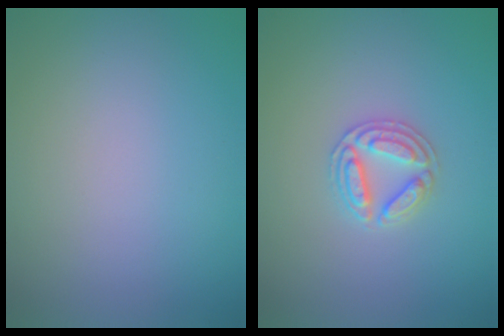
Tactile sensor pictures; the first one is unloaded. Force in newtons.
{"total": 2.8, "press": 2.7, "slide": 0.5}